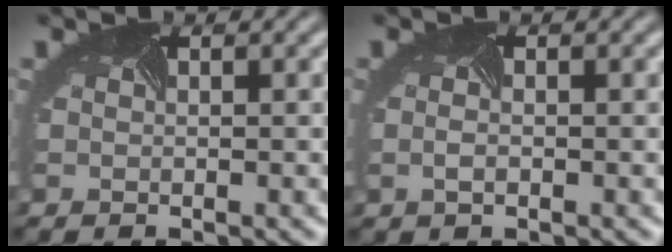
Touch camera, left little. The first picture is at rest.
{"total": 1.0, "force": [-0.4, 0.6, 0.7], "torque": [-0.021, -0.005, -0.001]}